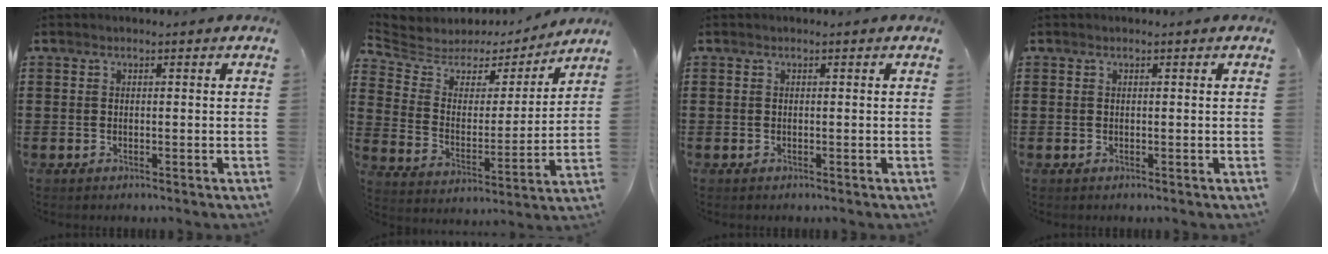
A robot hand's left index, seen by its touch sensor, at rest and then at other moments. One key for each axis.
{"total": 4.8, "fx": 4.0, "fy": 2.6, "fz": 0.7, "tx": -0.049, "ty": -0.027, "tz": 0.064}
{"total": 0.0}
{"total": 0.0}